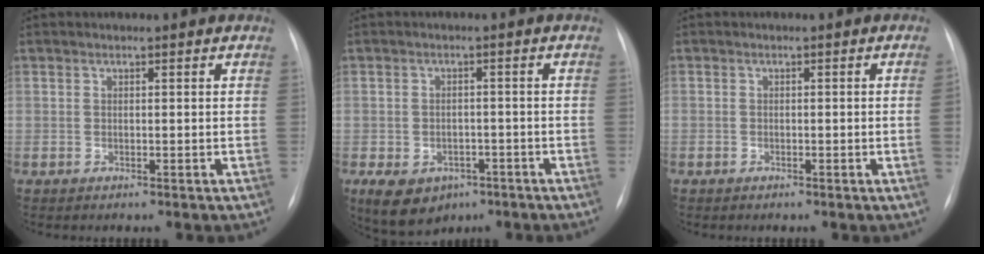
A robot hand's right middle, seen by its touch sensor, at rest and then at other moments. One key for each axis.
{"total": 10.4, "fx": -5.2, "fy": 7.7, "fz": 4.7, "tx": -0.108, "ty": 0.005, "tz": -0.066}
{"total": 1.1, "fx": -0.3, "fy": -0.3, "fz": 1.0, "tx": -0.013, "ty": 0.003, "tz": -0.006}